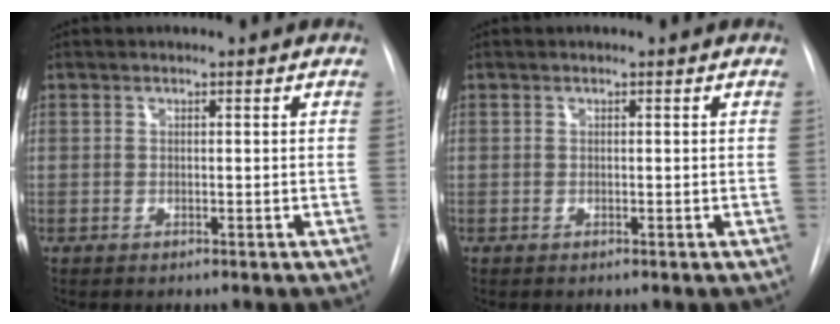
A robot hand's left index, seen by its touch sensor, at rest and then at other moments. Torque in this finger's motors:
{"motor_torque": [-0.31, 0.10, -0.03, -0.01]}